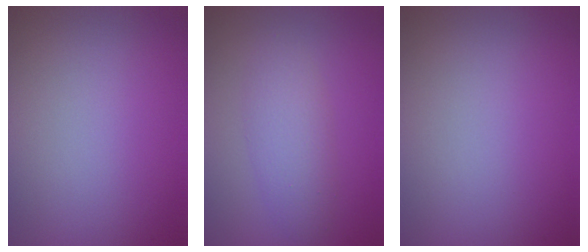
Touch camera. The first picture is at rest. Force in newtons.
{"total": 2.7, "press": 2.7, "slide": 0.0}
{"total": 0.0}